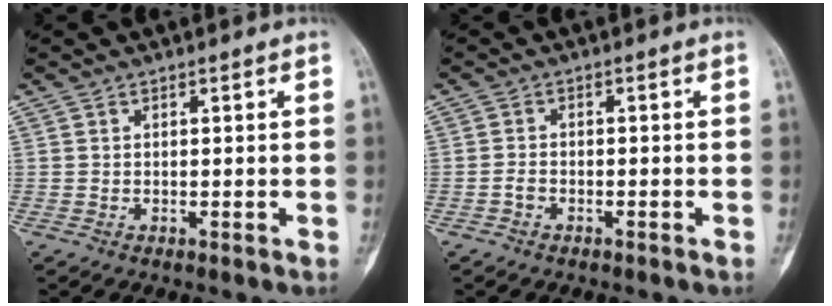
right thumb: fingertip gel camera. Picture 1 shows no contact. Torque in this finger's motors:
{"motor_torque": [-0.30, -0.07, -0.13, 0.38, 0.02]}